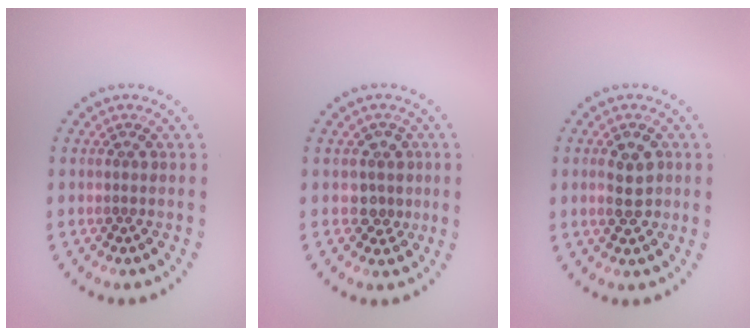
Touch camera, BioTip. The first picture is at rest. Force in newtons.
{"total": 2.0, "press": 1.7, "slide": 1.1}
{"total": 2.8, "press": 2.8, "slide": 0.1}